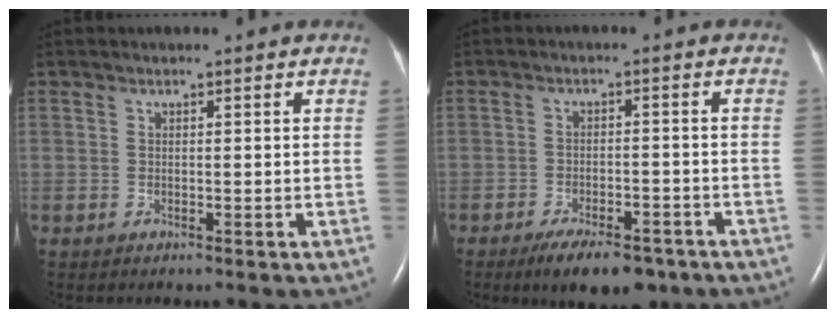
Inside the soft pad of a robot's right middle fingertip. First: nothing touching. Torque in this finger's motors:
{"motor_torque": [0.22, 0.01, 0.10, 0.05]}